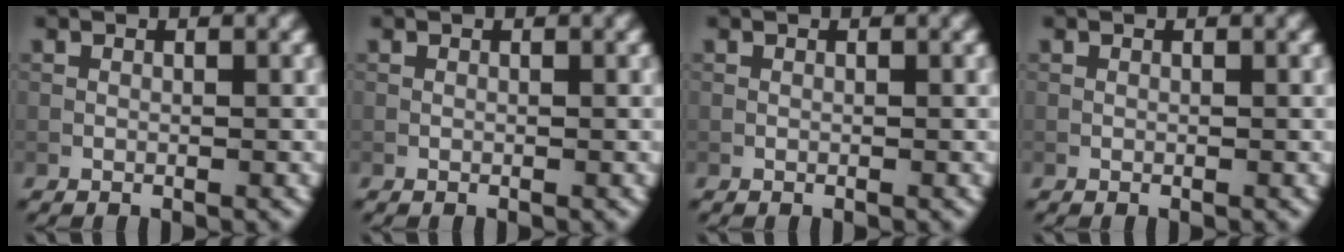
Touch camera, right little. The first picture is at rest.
{"total": 0.0}
{"total": 0.0}
{"total": 0.0}